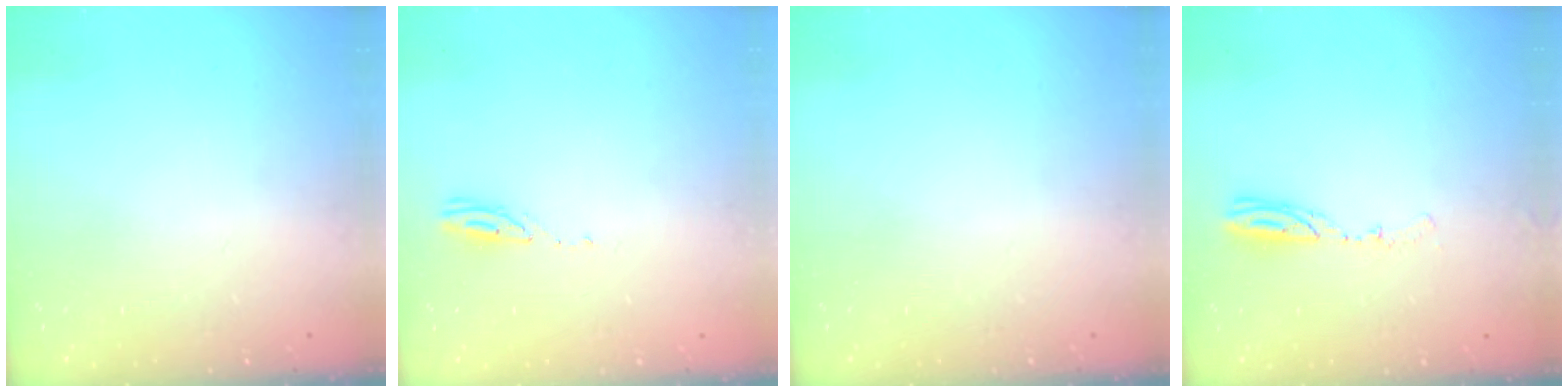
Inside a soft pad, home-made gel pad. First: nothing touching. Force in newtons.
{"total": 3.0, "press": 2.9, "slide": 0.3}
{"total": 0.0}
{"total": 4.8, "press": 4.7, "slide": 1.0}